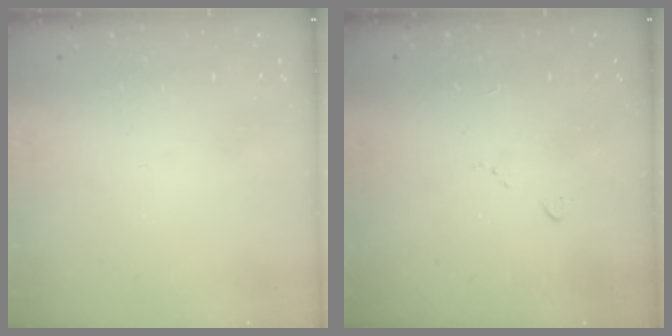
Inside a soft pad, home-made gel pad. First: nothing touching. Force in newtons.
{"total": 6.2, "press": 6.1, "slide": 0.8}